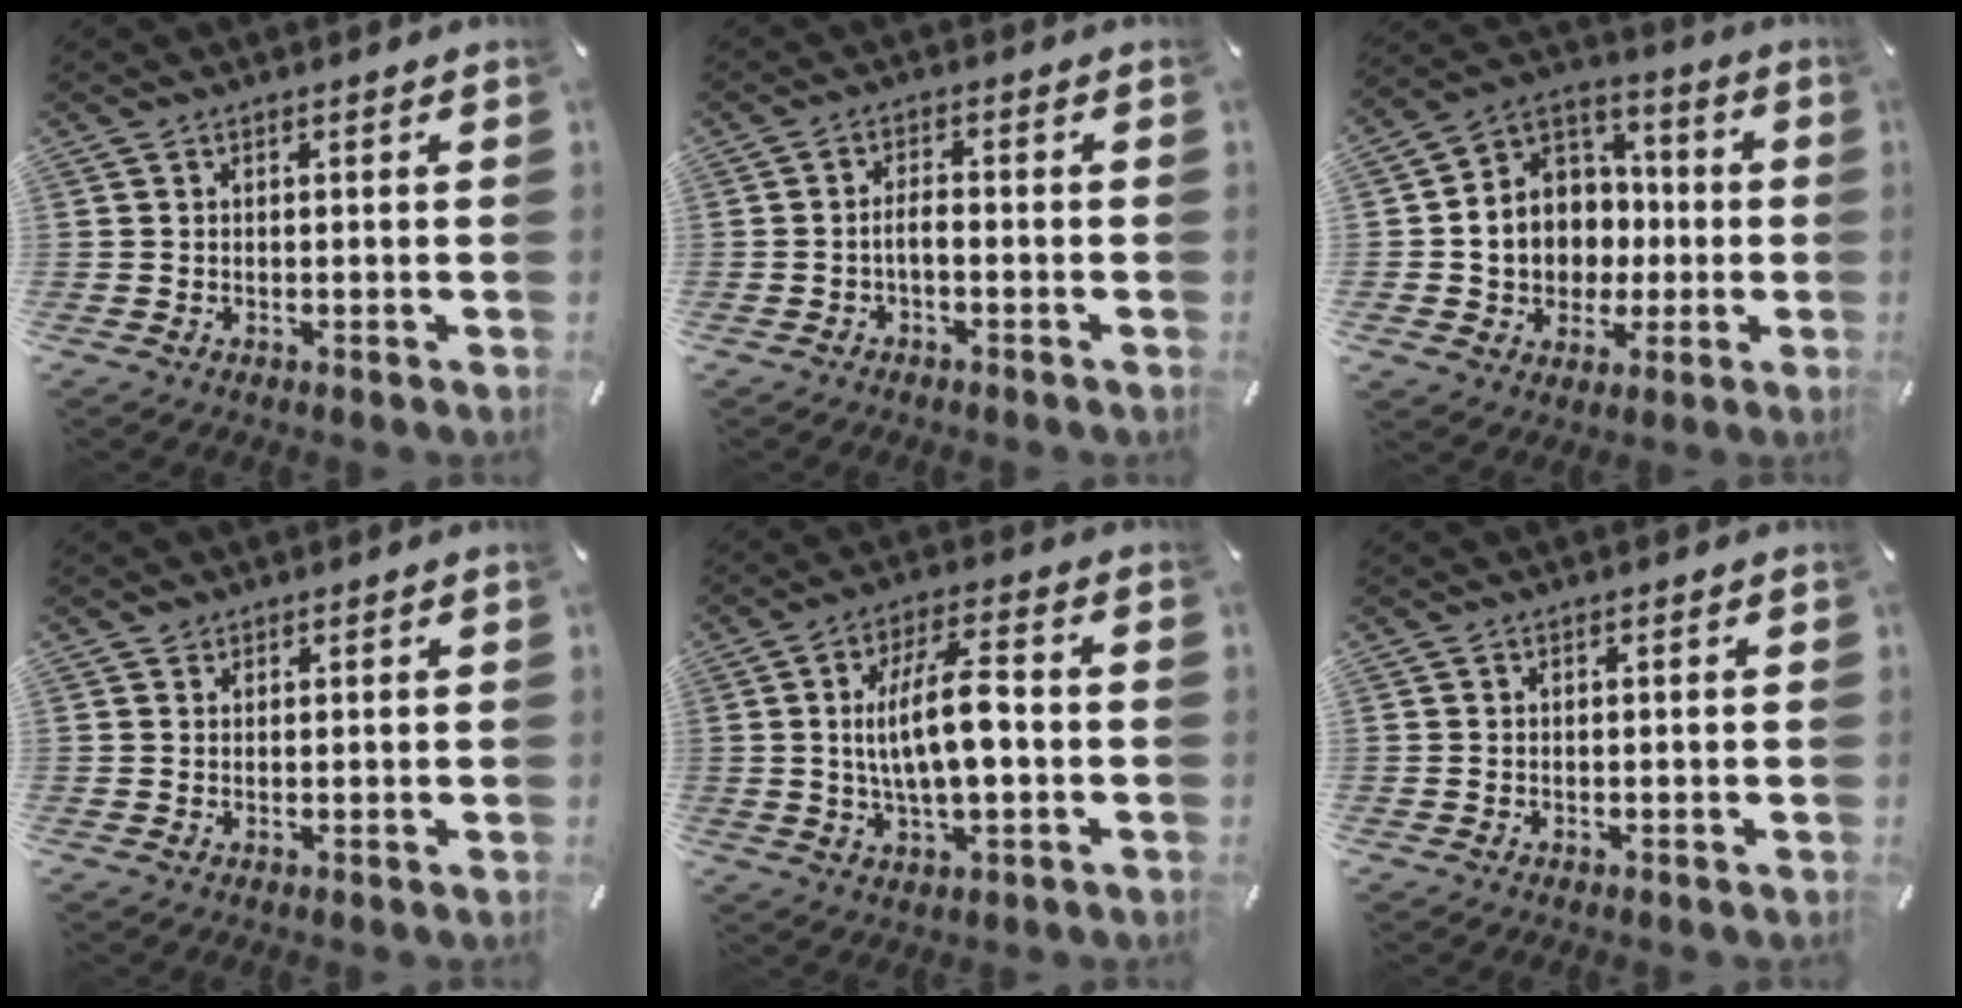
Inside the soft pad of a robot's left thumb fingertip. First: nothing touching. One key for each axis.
{"total": 2.8, "fx": -1.4, "fy": 1.0, "fz": 2.3, "tx": -0.048, "ty": 0.006, "tz": -0.027}
{"total": 10.8, "fx": -1.0, "fy": 10.6, "fz": 2.0, "tx": -0.050, "ty": -0.016, "tz": -0.007}
{"total": 0.9, "fx": 0.7, "fy": 0.6, "fz": 0.0, "tx": 0.001, "ty": -0.001, "tz": 0.014}
{"total": 12.3, "fx": -0.3, "fy": 4.5, "fz": 11.4, "tx": -0.216, "ty": 0.003, "tz": -0.008}
{"total": 0.0}